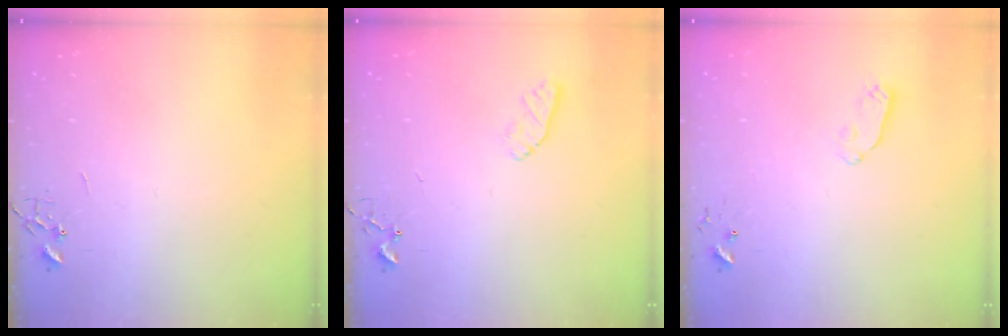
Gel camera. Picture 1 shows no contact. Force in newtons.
{"total": 7.2, "press": 7.1, "slide": 0.8}
{"total": 5.6, "press": 5.6, "slide": 0.3}